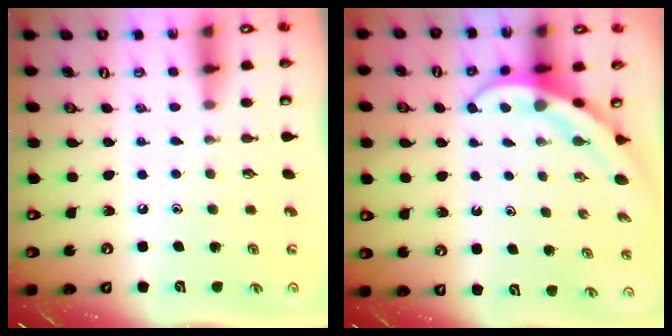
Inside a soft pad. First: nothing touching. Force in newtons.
{"total": 4.0, "press": 4.0, "slide": 0.4}